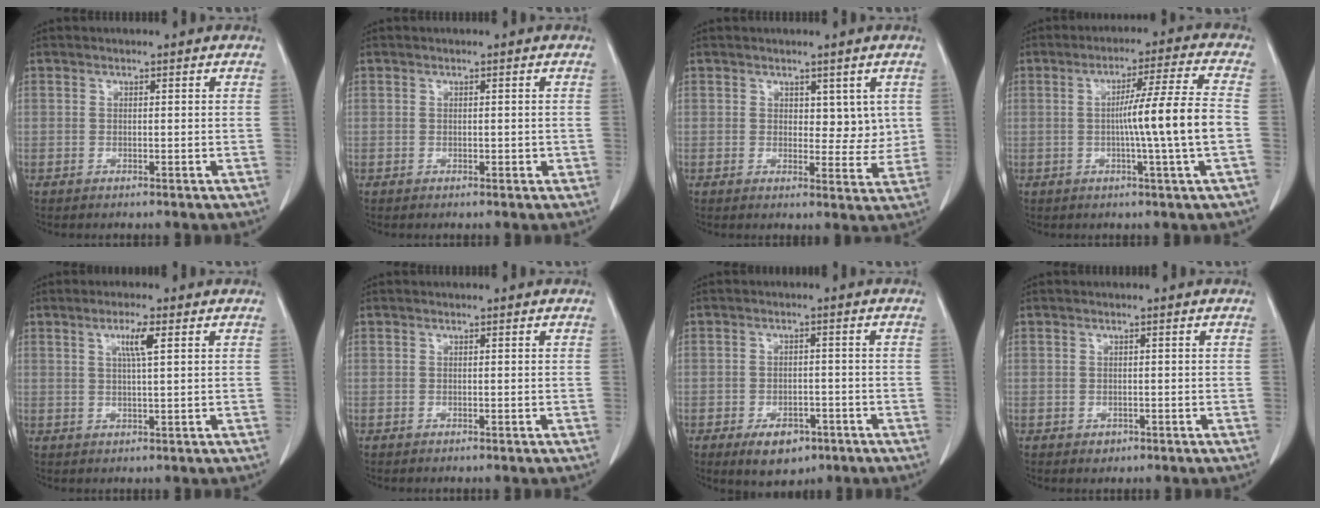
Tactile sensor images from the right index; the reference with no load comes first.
{"total": 0.8, "force": [-0.1, 0.6, 0.5], "torque": [-0.003, 0.004, -0.002]}
{"total": 4.2, "force": [1.3, 2.6, 3.1], "torque": [-0.027, -0.006, 0.020]}
{"total": 10.3, "force": [-1.3, -2.0, 10.1], "torque": [-0.163, 0.000, -0.019]}
{"total": 3.7, "force": [1.4, 0.0, 3.4], "torque": [-0.061, 0.000, 0.025]}
{"total": 0.0}
{"total": 5.8, "force": [-3.3, 3.4, 3.4], "torque": [-0.050, 0.002, -0.042]}
{"total": 1.1, "force": [-0.4, 1.0, 0.3], "torque": [-0.003, 0.003, -0.002]}